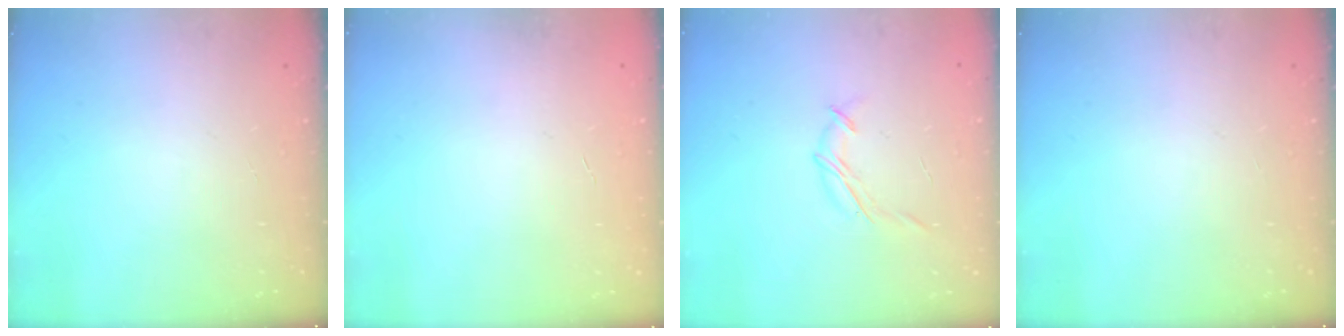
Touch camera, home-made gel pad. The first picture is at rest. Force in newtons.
{"total": 0.0}
{"total": 7.4, "press": 7.2, "slide": 1.6}
{"total": 0.0}